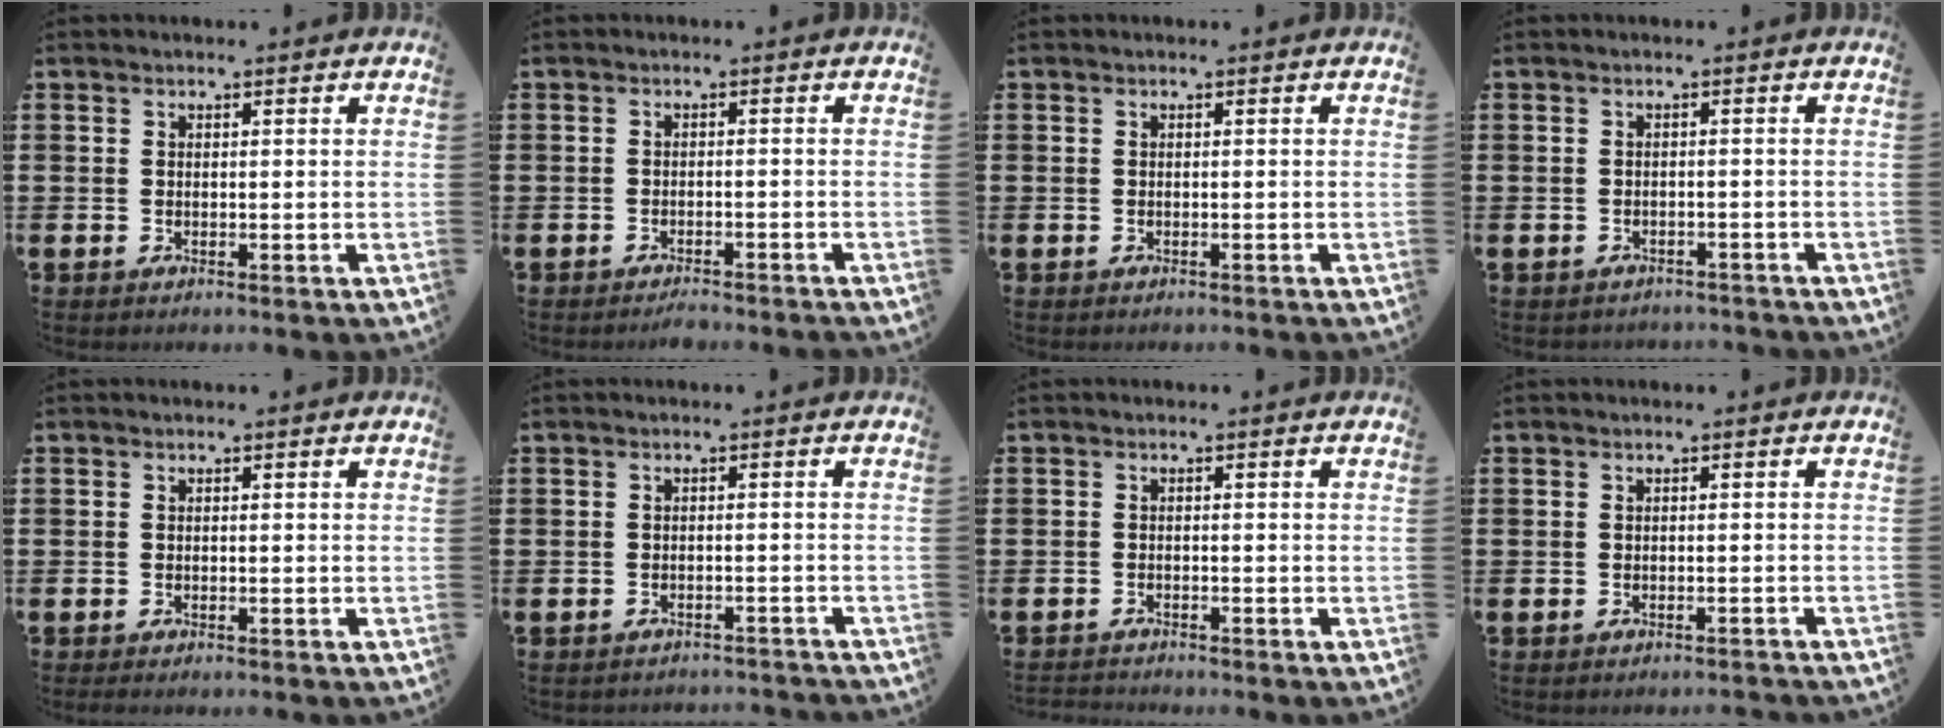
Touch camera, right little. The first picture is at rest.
{"total": 1.3, "force": [-1.3, -0.1, 0.2], "torque": [-0.005, 0.001, -0.025]}
{"total": 0.0}
{"total": 0.9, "force": [-0.9, 0.2, -0.1], "torque": [-0.002, 0.002, -0.019]}
{"total": 0.0}
{"total": 1.0, "force": [-1.0, 0.0, -0.1], "torque": [-0.001, 0.004, -0.021]}
{"total": 1.0, "force": [-1.0, 0.0, -0.1], "torque": [-0.001, 0.000, -0.020]}
{"total": 0.6, "force": [-0.6, -0.1, 0.1], "torque": [-0.002, 0.000, -0.013]}